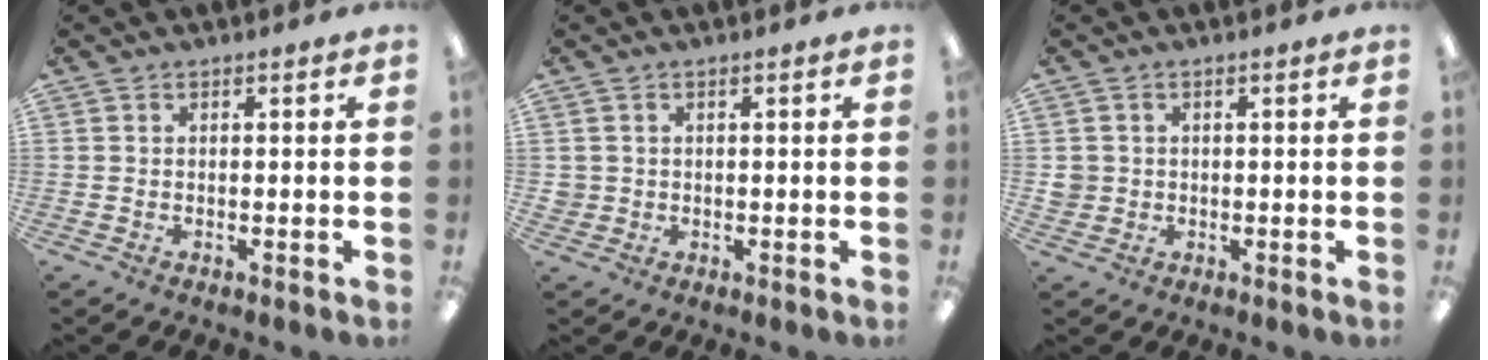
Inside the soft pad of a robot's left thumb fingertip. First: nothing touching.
{"total": 1.9, "force": [0.6, 1.7, 0.4], "torque": [-0.011, 0.004, 0.009]}
{"total": 2.6, "force": [0.2, 2.5, 0.5], "torque": [-0.014, 0.004, 0.003]}